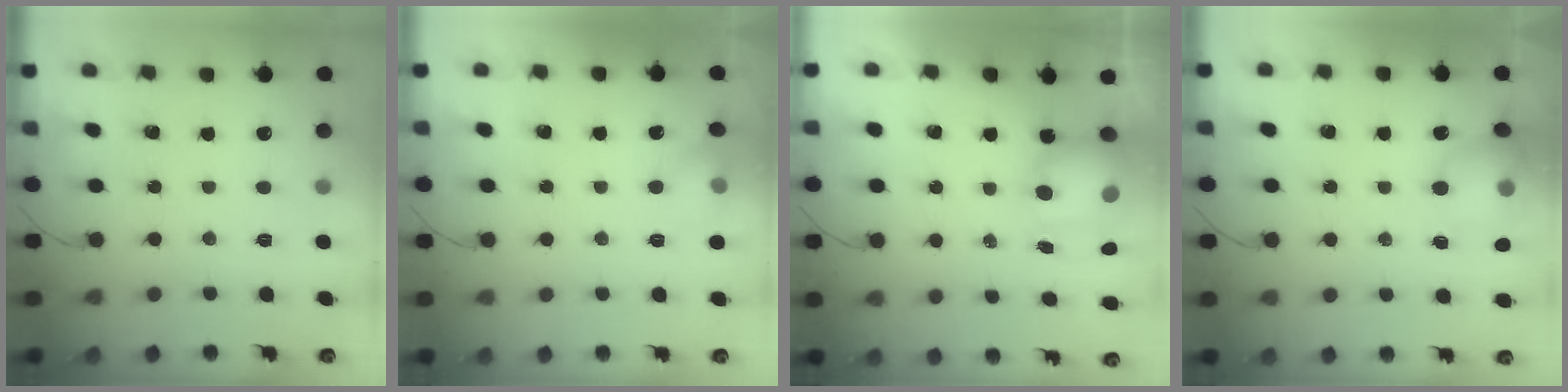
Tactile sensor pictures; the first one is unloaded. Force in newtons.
{"total": 6.6, "press": 6.4, "slide": 1.9}
{"total": 10.2, "press": 10.0, "slide": 2.0}
{"total": 15.0, "press": 14.9, "slide": 2.2}